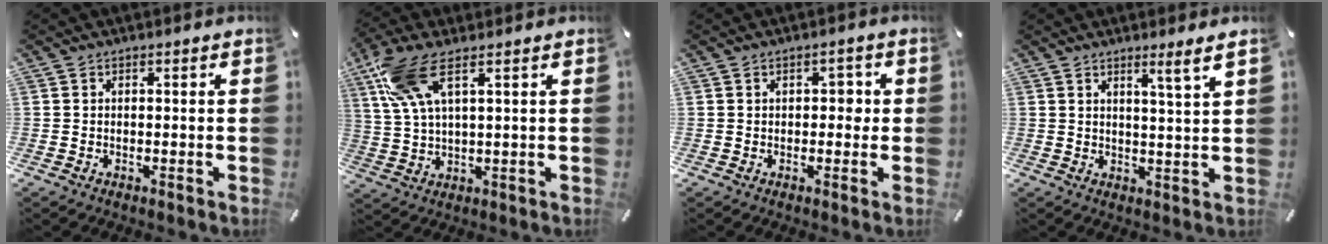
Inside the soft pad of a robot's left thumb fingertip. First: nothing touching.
{"total": 10.0, "force": [5.2, 3.5, 7.8], "torque": [-0.183, -0.004, 0.095]}
{"total": 2.8, "force": [0.1, 1.9, 2.1], "torque": [-0.025, 0.003, -0.006]}
{"total": 4.8, "force": [3.3, -0.8, 3.3], "torque": [-0.063, -0.019, 0.052]}